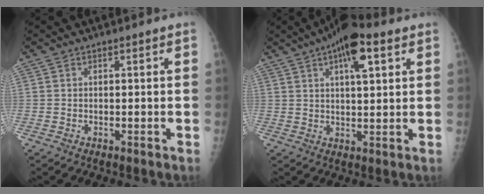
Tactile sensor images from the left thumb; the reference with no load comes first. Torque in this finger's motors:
{"motor_torque": [1.17, 0.77, 1.28, -0.45, 0.09]}